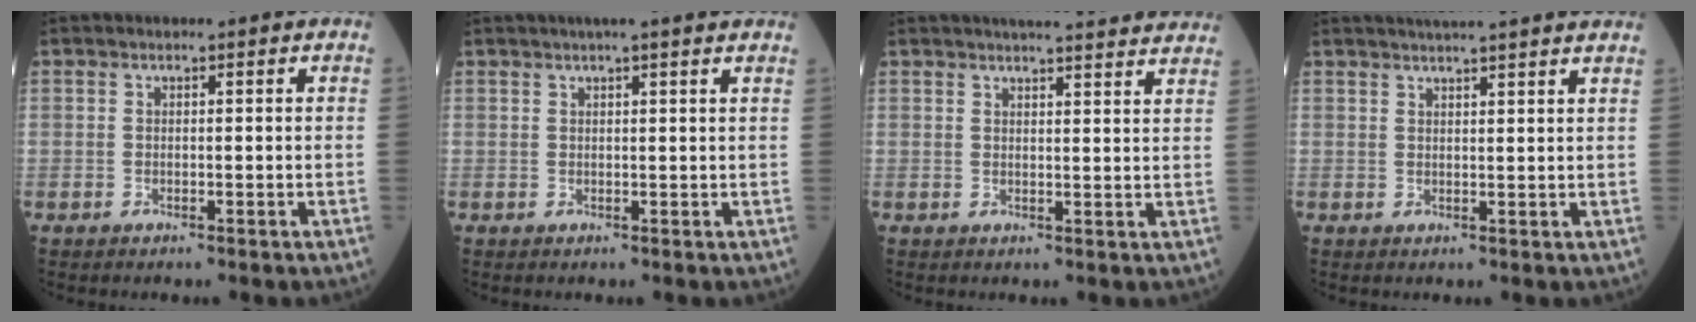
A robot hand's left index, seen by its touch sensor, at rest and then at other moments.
{"total": 6.3, "force": [5.3, -0.2, 3.4], "torque": [-0.046, 0.027, 0.063]}
{"total": 15.8, "force": [14.7, 1.4, 5.6], "torque": [-0.066, 0.010, 0.169]}
{"total": 11.7, "force": [10.5, -0.3, 5.2], "torque": [-0.077, 0.024, 0.123]}